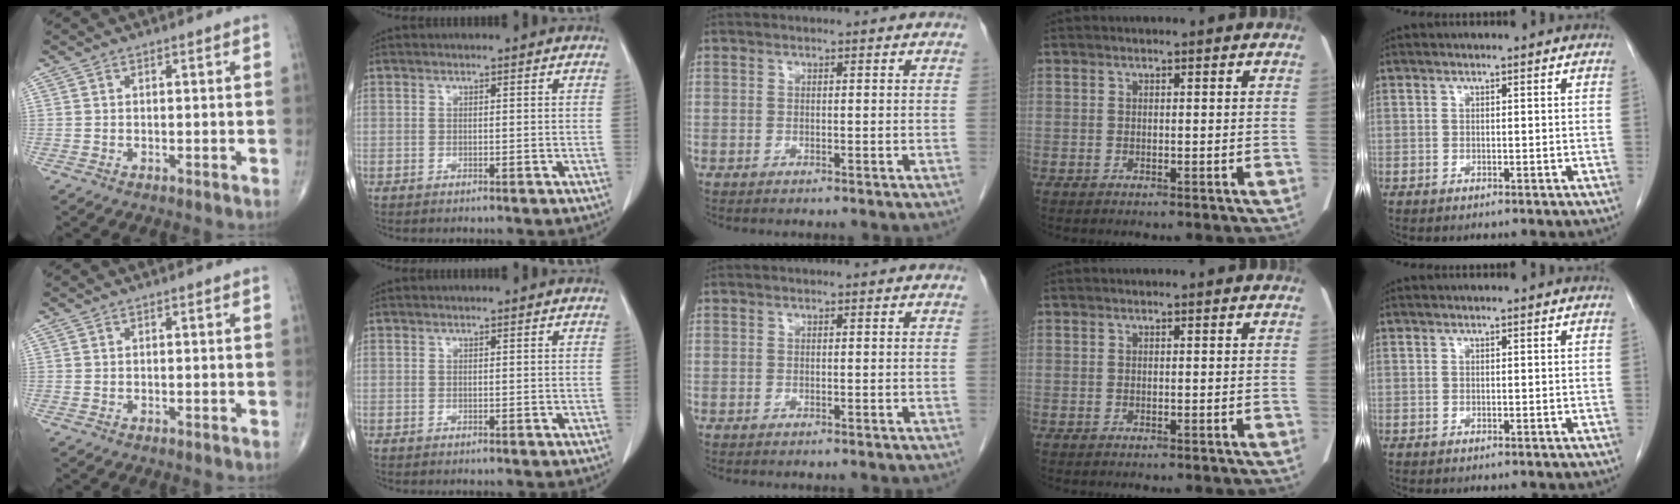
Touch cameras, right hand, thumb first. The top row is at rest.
{}